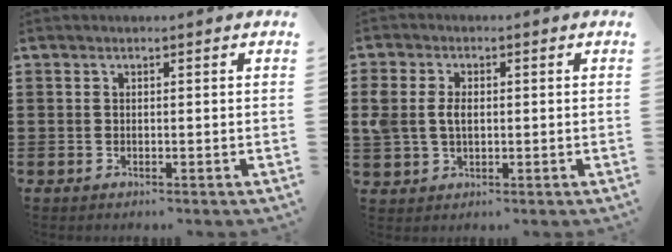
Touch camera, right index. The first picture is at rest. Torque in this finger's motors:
{"motor_torque": [0.77, 0.62, 0.27, 0.15]}